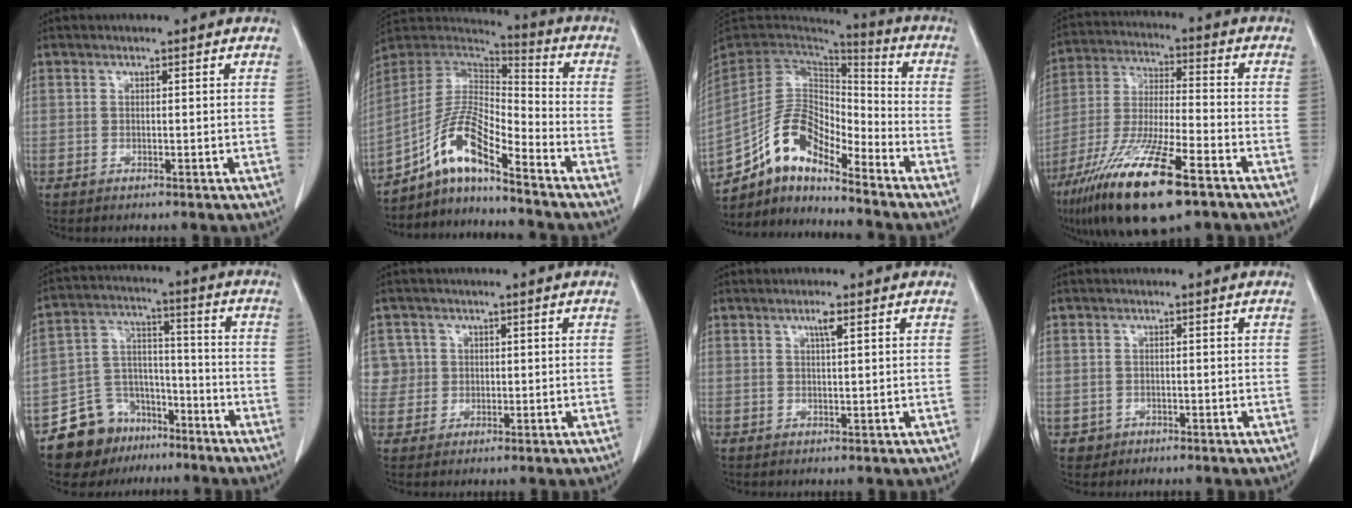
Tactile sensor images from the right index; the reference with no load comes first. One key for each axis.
{"total": 10.4, "fx": -7.4, "fy": 1.4, "fz": 7.3, "tx": -0.158, "ty": 0.020, "tz": -0.140}
{"total": 12.7, "fx": -9.4, "fy": 3.8, "fz": 7.7, "tx": -0.153, "ty": 0.032, "tz": -0.175}
{"total": 18.8, "fx": -11.2, "fy": 3.1, "fz": 14.8, "tx": -0.296, "ty": -0.044, "tz": -0.202}
{"total": 11.7, "fx": -8.3, "fy": 7.9, "fz": 2.5, "tx": -0.046, "ty": 0.056, "tz": -0.137}
{"total": 4.2, "fx": 1.0, "fy": 4.1, "fz": -0.3, "tx": 0.025, "ty": 0.010, "tz": 0.020}
{"total": 1.8, "fx": 0.9, "fy": 0.0, "fz": 1.6, "tx": -0.028, "ty": -0.001, "tz": 0.015}
{"total": 1.9, "fx": -0.7, "fy": 1.7, "fz": 0.0, "tx": 0.002, "ty": 0.008, "tz": -0.010}